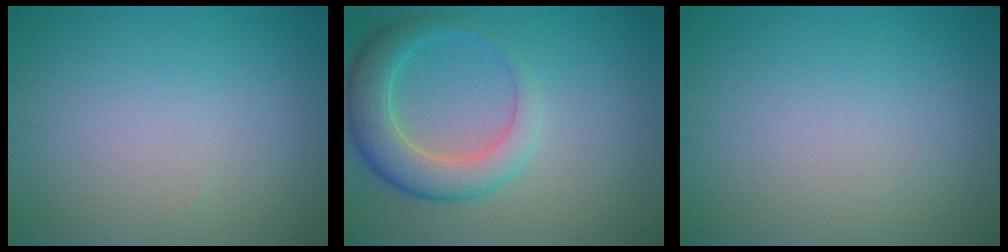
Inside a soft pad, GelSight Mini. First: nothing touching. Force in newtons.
{"total": 5.2, "press": 5.2, "slide": 0.3}
{"total": 0.0}